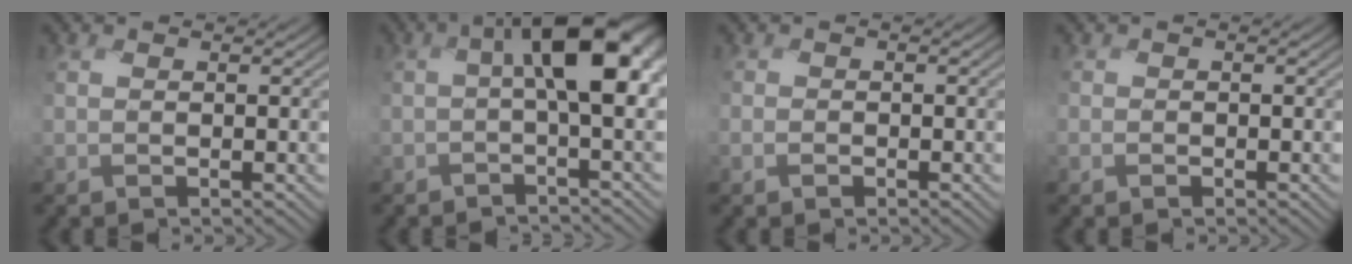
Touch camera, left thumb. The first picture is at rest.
{"total": 7.6, "force": [0.4, 2.8, 7.1], "torque": [-0.111, 0.008, -0.004]}
{"total": 1.2, "force": [-1.0, 0.7, -0.1], "torque": [0.007, -0.005, -0.021]}
{"total": 0.9, "force": [-0.8, 0.5, -0.1], "torque": [0.008, -0.003, -0.015]}